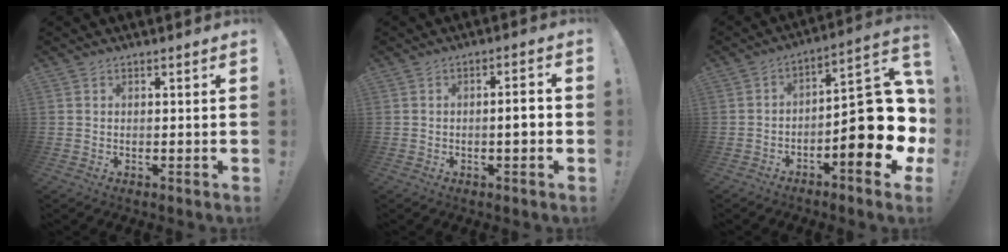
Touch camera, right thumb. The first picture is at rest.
{"total": 3.9, "force": [-1.1, 0.5, 3.8], "torque": [-0.065, 0.006, -0.022]}
{"total": 18.4, "force": [-4.6, 6.2, 16.7], "torque": [-0.221, 0.024, -0.064]}